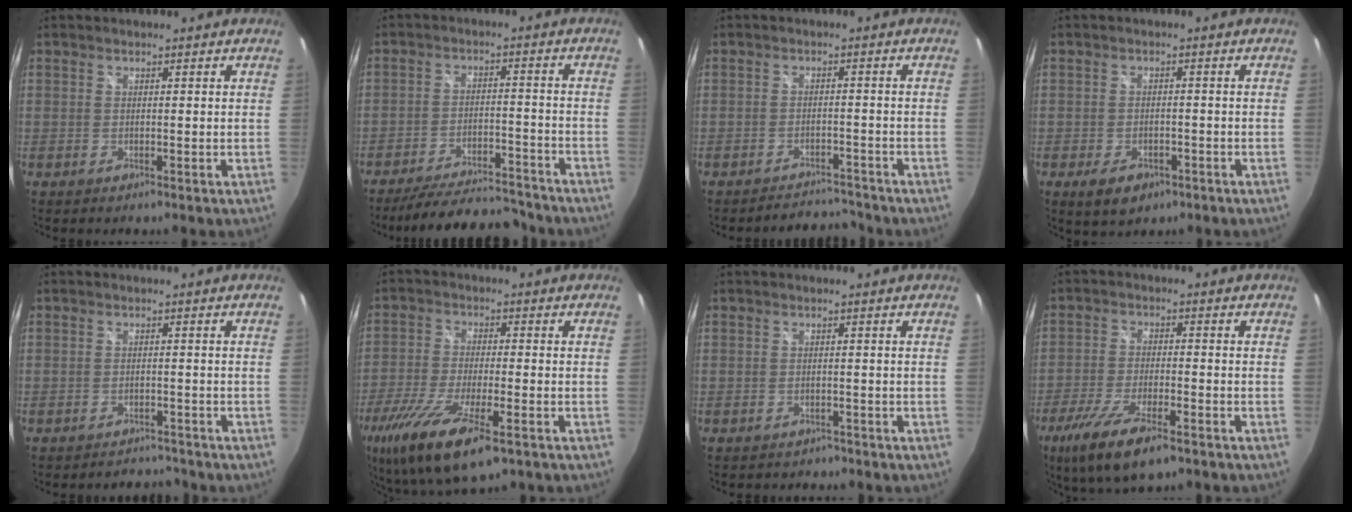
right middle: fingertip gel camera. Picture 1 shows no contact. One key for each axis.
{"total": 17.9, "fx": -16.0, "fy": 4.2, "fz": 6.8, "tx": -0.133, "ty": -0.002, "tz": -0.220}
{"total": 4.2, "fx": -4.1, "fy": 1.1, "fz": 0.0, "tx": -0.003, "ty": 0.008, "tz": -0.059}
{"total": 5.6, "fx": -3.2, "fy": 3.3, "fz": 3.1, "tx": -0.069, "ty": -0.013, "tz": -0.047}
{"total": 3.6, "fx": -3.4, "fy": 1.1, "fz": -0.1, "tx": 0.001, "ty": 0.006, "tz": -0.049}
{"total": 16.0, "fx": -9.0, "fy": 4.6, "fz": 12.4, "tx": -0.257, "ty": -0.059, "tz": -0.165}
{"total": 2.5, "fx": -2.1, "fy": 1.3, "fz": 0.3, "tx": -0.010, "ty": -0.008, "tz": -0.029}
{"total": 11.8, "fx": -7.5, "fy": 3.2, "fz": 8.4, "tx": -0.188, "ty": -0.037, "tz": -0.139}